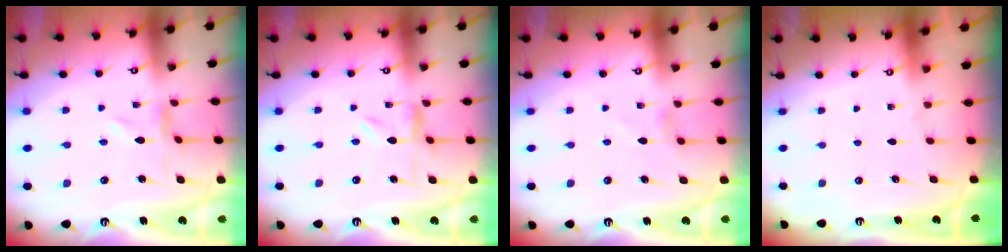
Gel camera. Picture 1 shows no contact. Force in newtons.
{"total": 2.0, "press": 1.9, "slide": 0.4}
{"total": 1.3, "press": 1.2, "slide": 0.3}
{"total": 0.0}